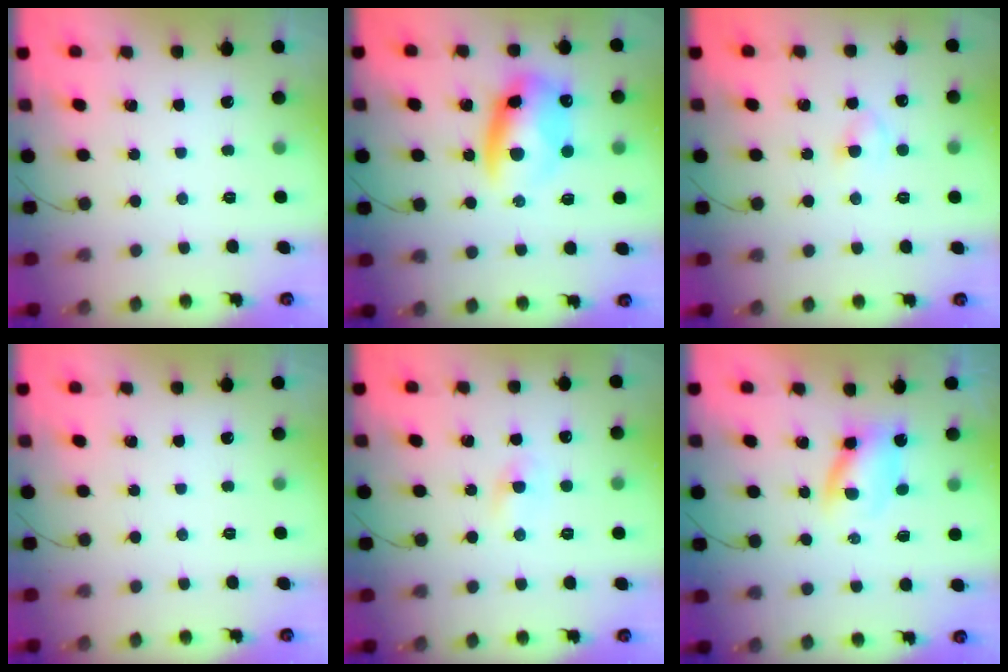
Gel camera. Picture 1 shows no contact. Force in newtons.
{"total": 12.9, "press": 12.5, "slide": 3.3}
{"total": 2.4, "press": 2.1, "slide": 1.0}
{"total": 0.0}
{"total": 1.2, "press": 1.0, "slide": 0.7}
{"total": 2.8, "press": 2.7, "slide": 0.7}